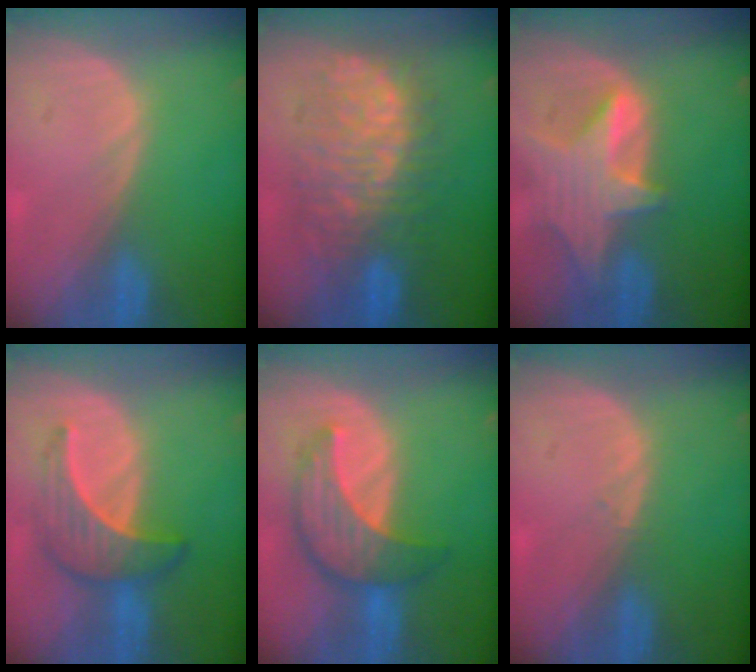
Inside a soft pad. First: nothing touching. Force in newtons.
{"total": 11.1, "press": 11.0, "slide": 1.2}
{"total": 7.9, "press": 7.3, "slide": 3.1}
{"total": 6.5, "press": 6.4, "slide": 1.2}
{"total": 8.0, "press": 7.6, "slide": 2.4}
{"total": 0.6, "press": 0.5, "slide": 0.4}